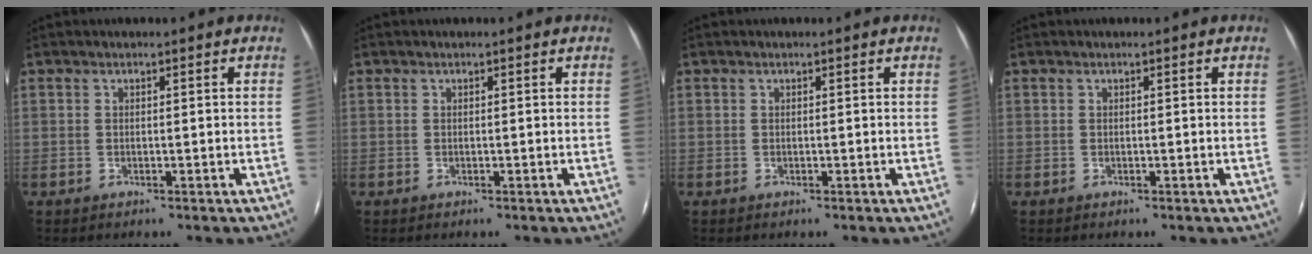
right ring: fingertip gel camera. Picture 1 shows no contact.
{"total": 0.0}
{"total": 0.0}
{"total": 0.0}